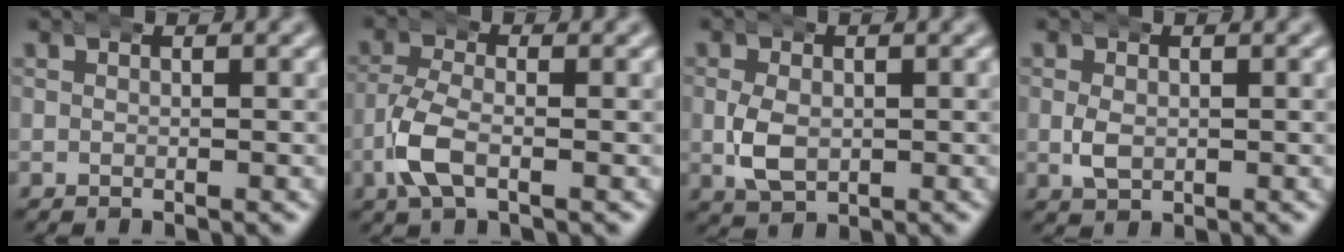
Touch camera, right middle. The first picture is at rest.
{"total": 4.1, "force": [-1.3, 2.0, 3.3], "torque": [-0.085, -0.008, -0.022]}
{"total": 3.6, "force": [-0.5, 2.6, 2.4], "torque": [-0.061, -0.009, 0.001]}
{"total": 2.0, "force": [-0.2, 1.4, 1.4], "torque": [-0.038, -0.008, 0.007]}